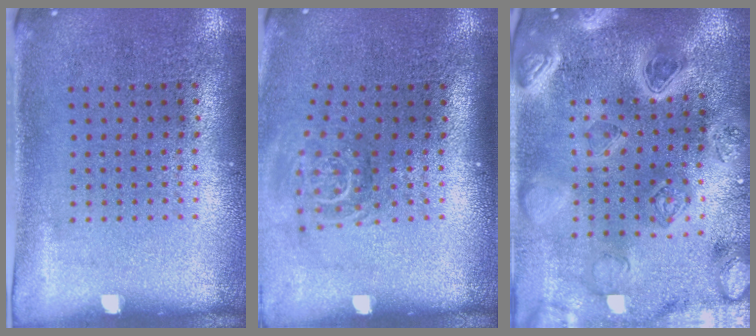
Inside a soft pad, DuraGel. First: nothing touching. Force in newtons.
{"total": 1.7, "press": 1.2, "slide": 1.2}
{"total": 5.0, "press": 4.2, "slide": 2.7}